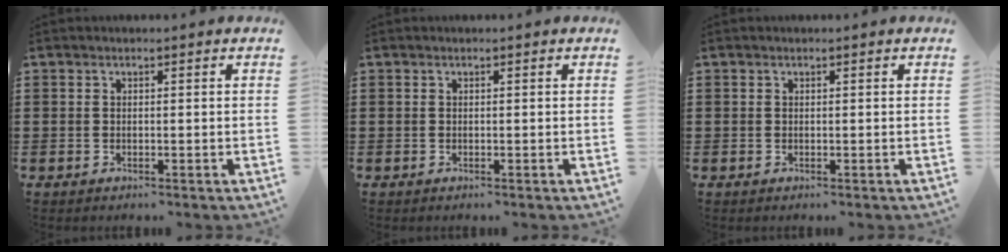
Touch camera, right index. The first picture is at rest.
{"total": 0.0}
{"total": 0.0}